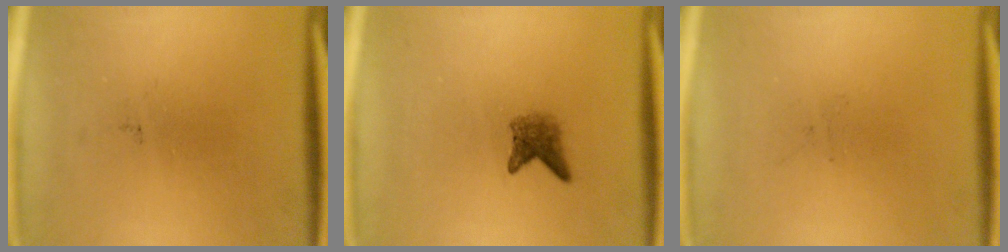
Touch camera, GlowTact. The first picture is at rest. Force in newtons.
{"total": 2.4}
{"total": 0.0}